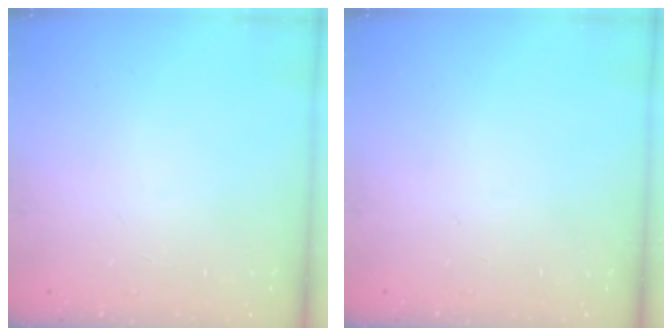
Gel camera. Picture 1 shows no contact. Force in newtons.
{"total": 0.0}